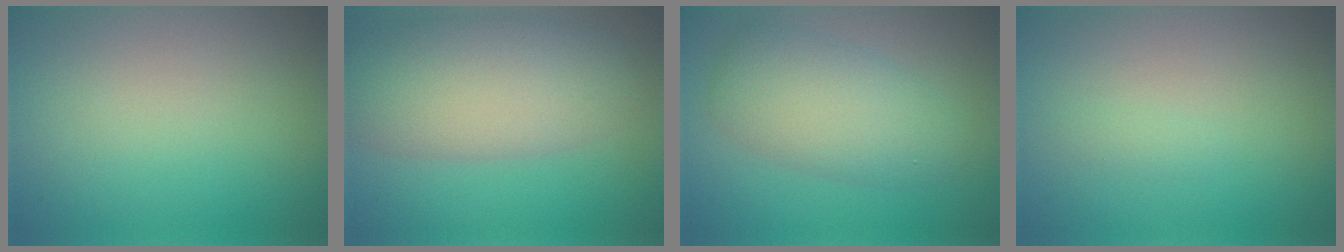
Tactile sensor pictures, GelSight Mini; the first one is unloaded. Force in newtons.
{"total": 8.0, "press": 8.0, "slide": 0.5}
{"total": 5.7, "press": 5.7, "slide": 0.1}
{"total": 0.6, "press": 0.6, "slide": 0.0}